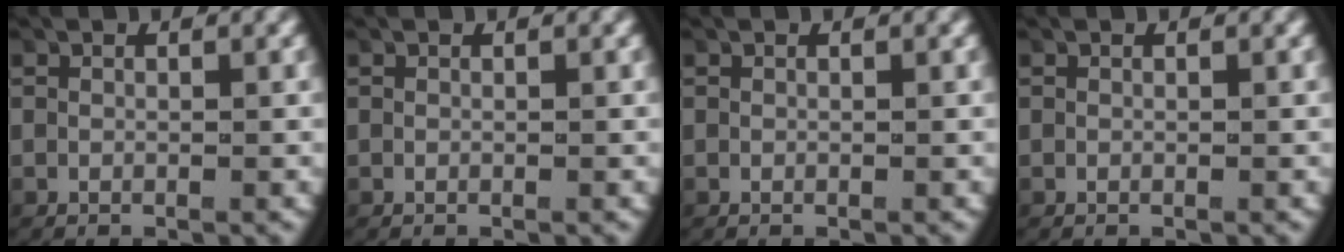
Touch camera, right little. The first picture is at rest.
{"total": 0.0}
{"total": 0.0}
{"total": 0.0}